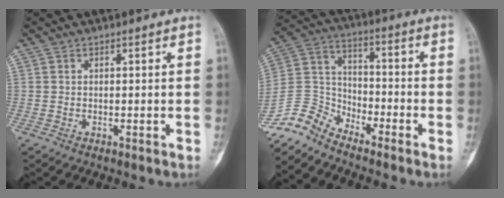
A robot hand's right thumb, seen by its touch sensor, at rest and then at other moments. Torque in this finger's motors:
{"motor_torque": [0.33, 0.50, -0.52, -0.52, 0.00]}